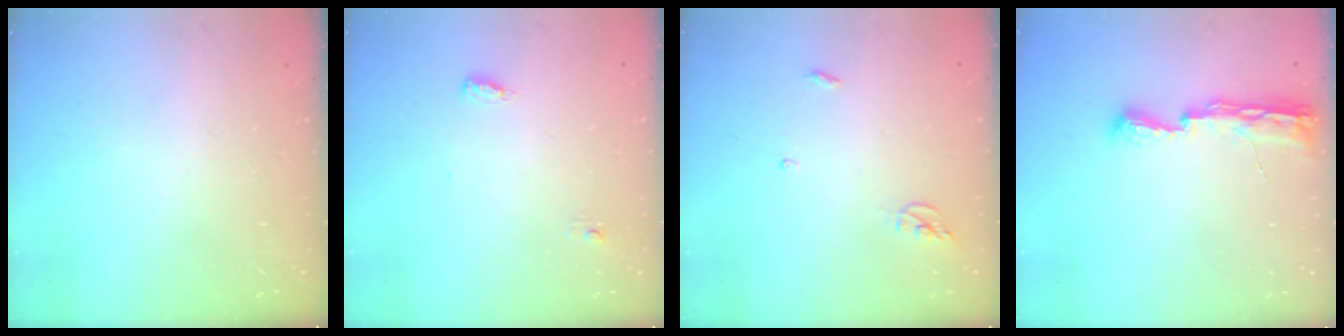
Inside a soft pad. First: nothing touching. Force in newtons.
{"total": 3.7, "press": 3.5, "slide": 1.2}
{"total": 3.8, "press": 3.7, "slide": 0.2}
{"total": 8.1, "press": 8.0, "slide": 0.9}